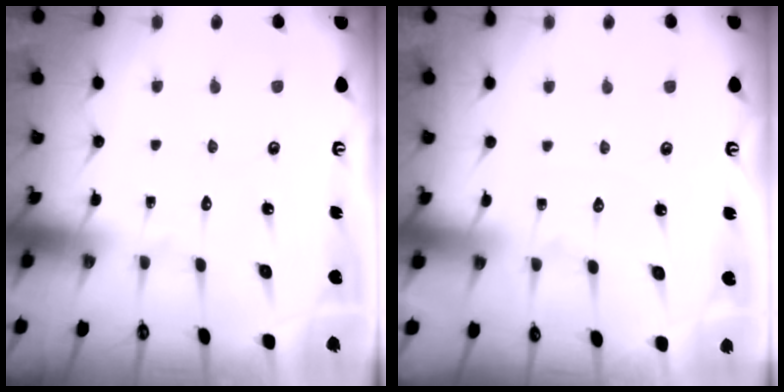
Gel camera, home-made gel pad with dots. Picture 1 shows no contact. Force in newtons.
{"total": 2.0, "press": 2.0, "slide": 0.3}